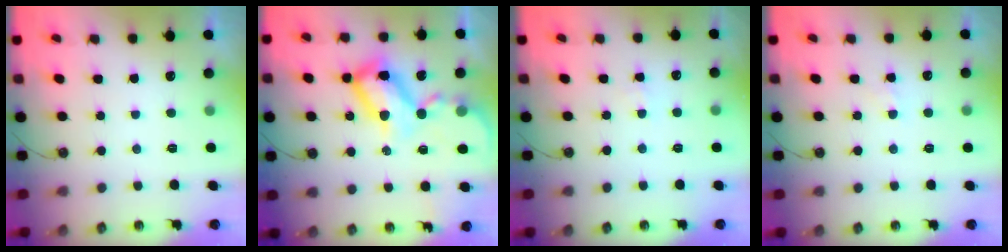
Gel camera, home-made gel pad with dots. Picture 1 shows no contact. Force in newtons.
{"total": 19.9, "press": 19.8, "slide": 2.3}
{"total": 1.6, "press": 1.6, "slide": 0.3}
{"total": 4.5, "press": 4.5, "slide": 0.6}